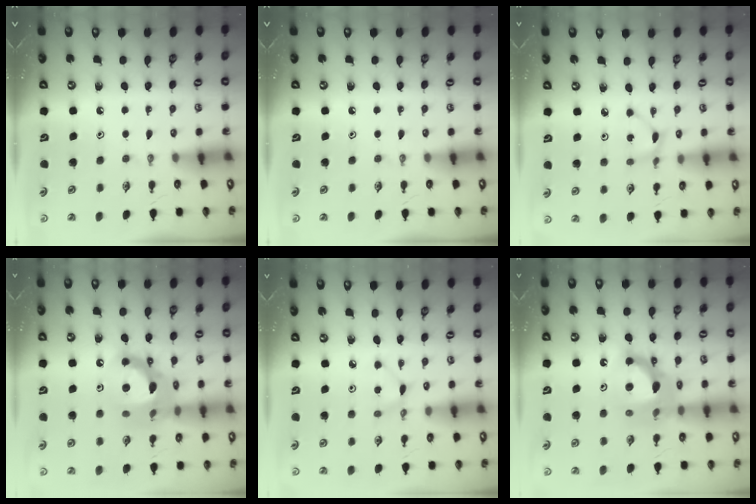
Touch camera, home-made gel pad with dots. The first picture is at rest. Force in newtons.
{"total": 0.0}
{"total": 1.9, "press": 1.9, "slide": 0.2}
{"total": 16.3, "press": 16.3, "slide": 1.2}
{"total": 2.9, "press": 2.9, "slide": 0.3}
{"total": 13.3, "press": 13.2, "slide": 1.3}